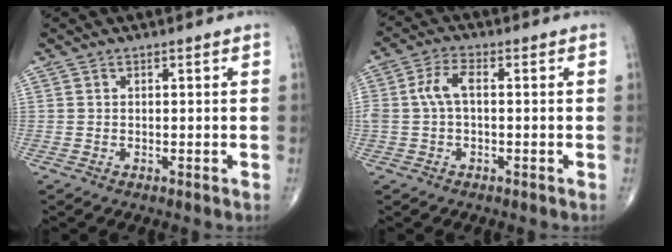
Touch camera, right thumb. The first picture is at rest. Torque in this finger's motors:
{"motor_torque": [0.15, 0.09, 0.62, 0.08, 0.12]}